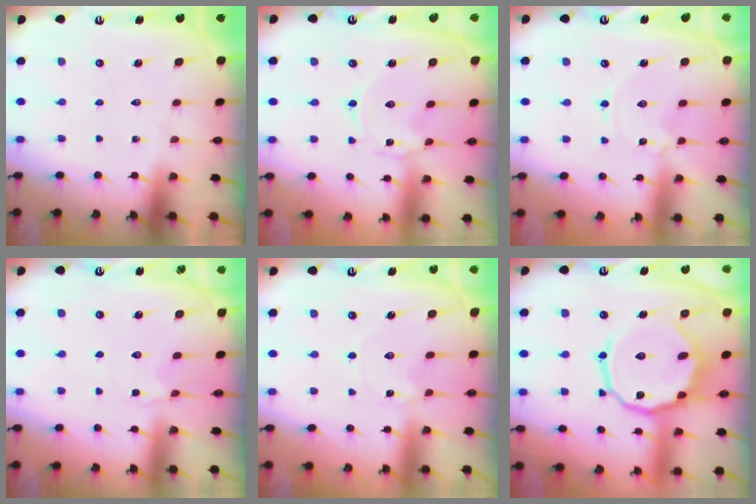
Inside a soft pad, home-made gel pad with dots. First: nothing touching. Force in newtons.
{"total": 0.0}
{"total": 0.0}
{"total": 2.3, "press": 2.0, "slide": 1.2}
{"total": 1.5, "press": 1.5, "slide": 0.2}
{"total": 12.9, "press": 12.7, "slide": 2.1}